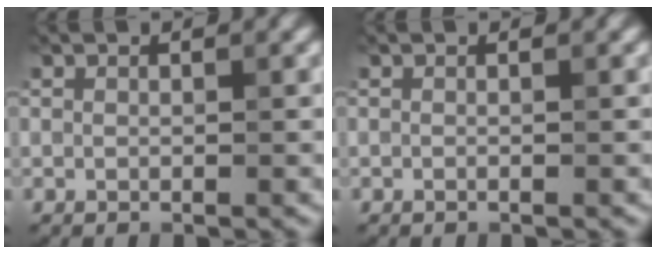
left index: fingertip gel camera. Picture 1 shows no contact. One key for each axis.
{"total": 0.0}